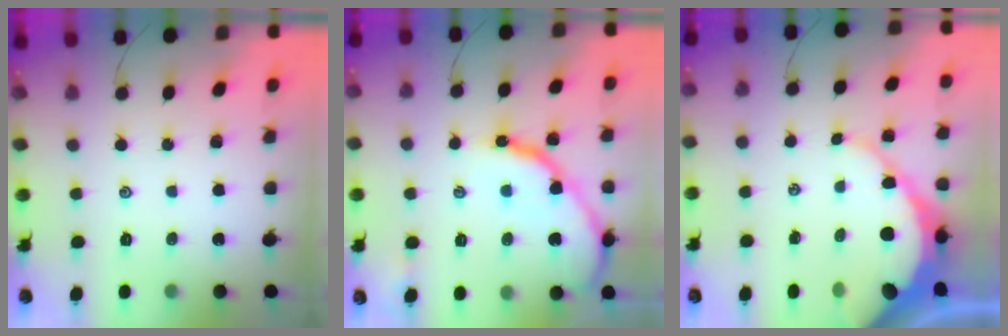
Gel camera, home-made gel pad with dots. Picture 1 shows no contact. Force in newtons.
{"total": 13.7, "press": 13.7, "slide": 1.1}
{"total": 12.5, "press": 12.5, "slide": 0.9}